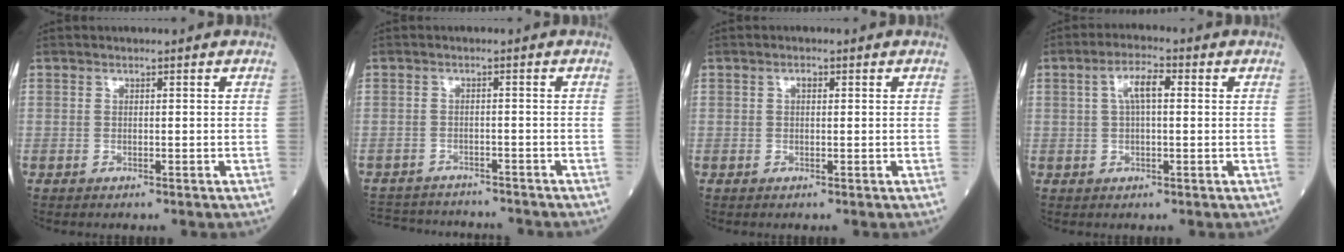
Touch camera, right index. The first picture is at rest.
{"total": 10.5, "force": [-9.8, 2.9, 2.4], "torque": [-0.051, 0.004, -0.136]}
{"total": 0.9, "force": [0.3, 0.4, 0.7], "torque": [-0.015, 0.001, 0.003]}
{"total": 4.7, "force": [1.0, 1.3, 4.4], "torque": [-0.086, 0.017, 0.019]}